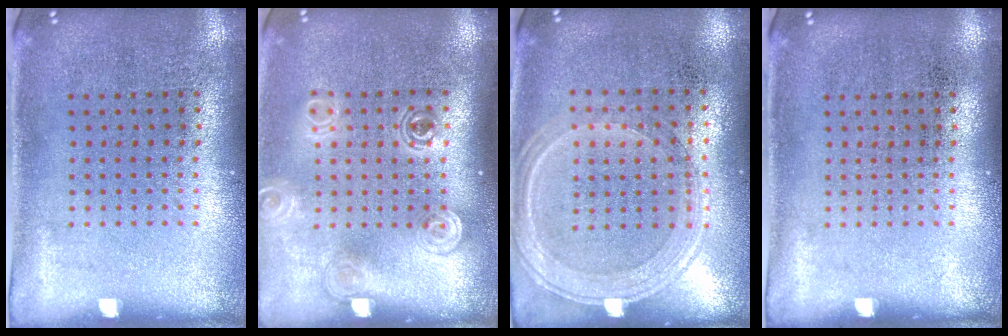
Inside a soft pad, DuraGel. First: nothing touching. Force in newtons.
{"total": 1.5, "press": 1.2, "slide": 0.9}
{"total": 1.0, "press": 0.9, "slide": 0.3}
{"total": 0.0}